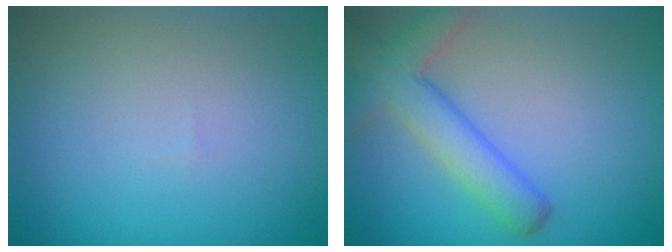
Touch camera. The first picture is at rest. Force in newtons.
{"total": 4.8, "press": 4.8, "slide": 0.3}